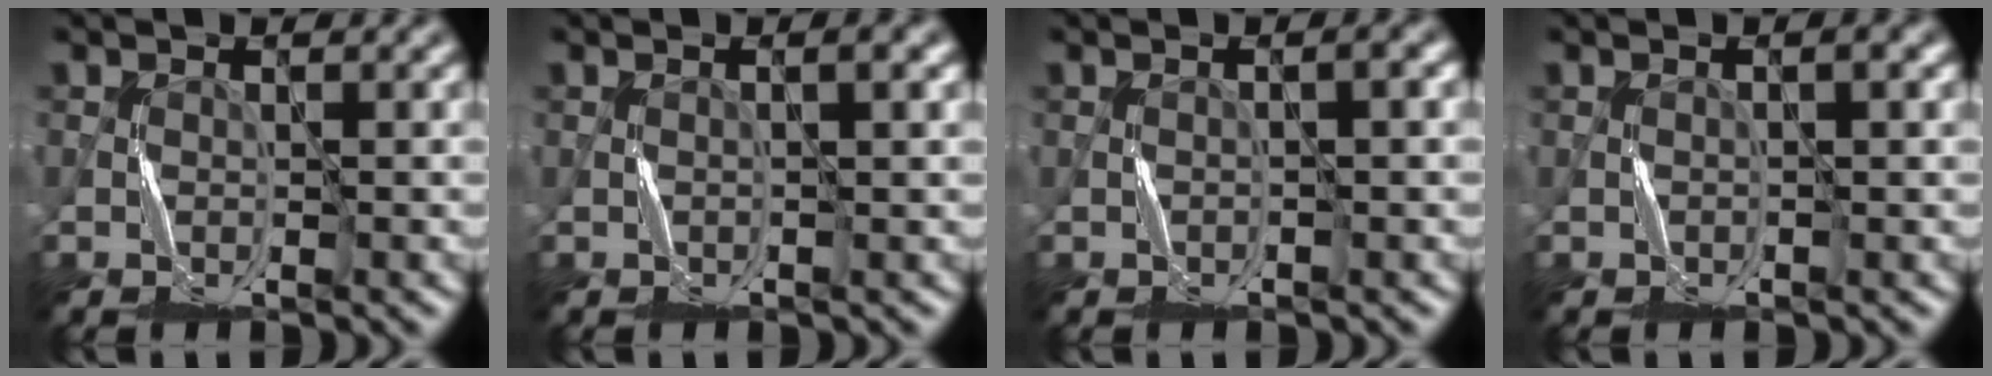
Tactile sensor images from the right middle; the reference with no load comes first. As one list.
[{"total": 1.5, "force": [0.8, 0.0, 1.2], "torque": [-0.011, 0.001, 0.006]}, {"total": 1.5, "force": [0.5, 0.1, 1.4], "torque": [-0.016, 0.002, 0.002]}, {"total": 1.0, "force": [0.5, -0.1, 0.9], "torque": [-0.012, 0.004, 0.004]}]